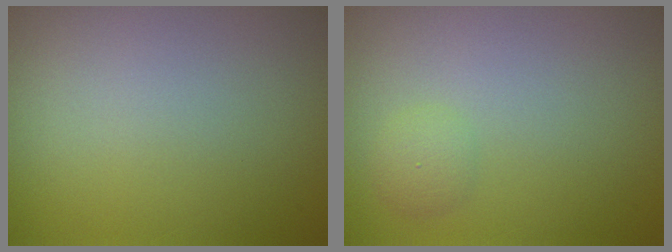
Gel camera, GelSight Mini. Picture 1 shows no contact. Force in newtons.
{"total": 1.3, "press": 1.2, "slide": 0.1}